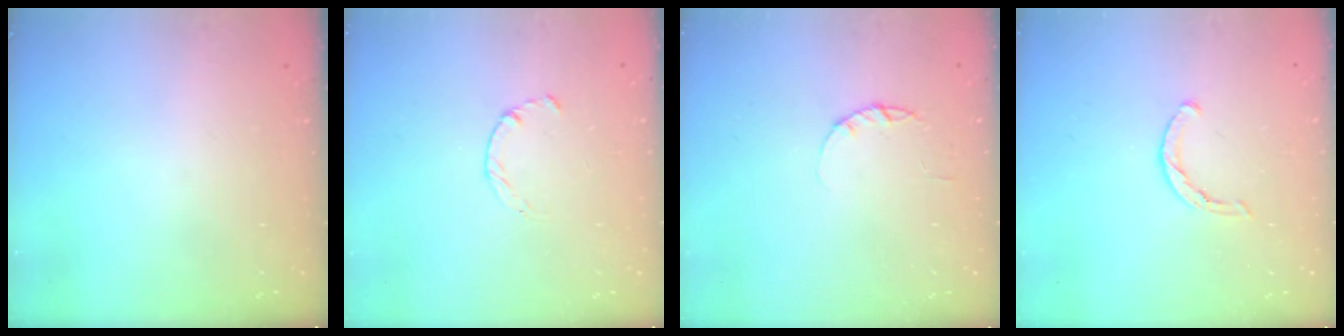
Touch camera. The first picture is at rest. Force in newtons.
{"total": 1.8, "press": 1.7, "slide": 0.3}
{"total": 2.2, "press": 2.2, "slide": 0.4}
{"total": 3.4, "press": 3.4, "slide": 0.7}